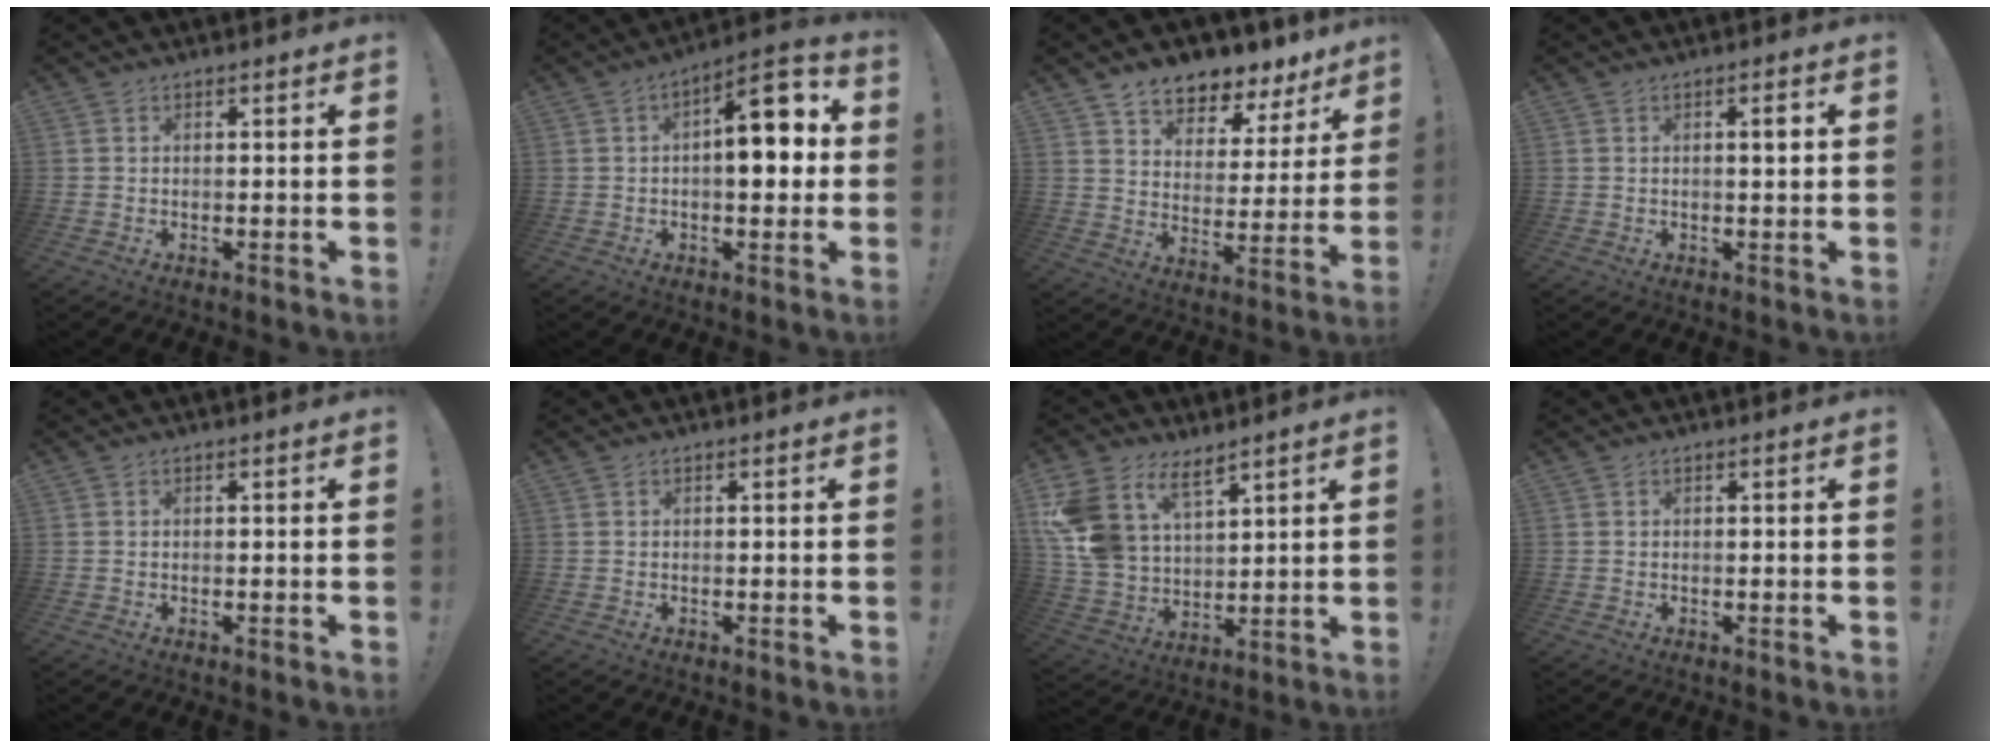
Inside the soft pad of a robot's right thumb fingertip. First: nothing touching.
{"total": 12.7, "force": [1.0, 5.9, 11.2], "torque": [-0.140, 0.003, 0.011]}
{"total": 7.8, "force": [6.5, 3.7, 2.1], "torque": [-0.031, -0.064, 0.119]}
{"total": 2.4, "force": [0.4, 0.2, 2.4], "torque": [-0.023, -0.005, -0.002]}
{"total": 0.0}
{"total": 0.0}
{"total": 13.9, "force": [8.7, 8.9, 6.4], "torque": [-0.150, -0.051, 0.171]}
{"total": 0.0}